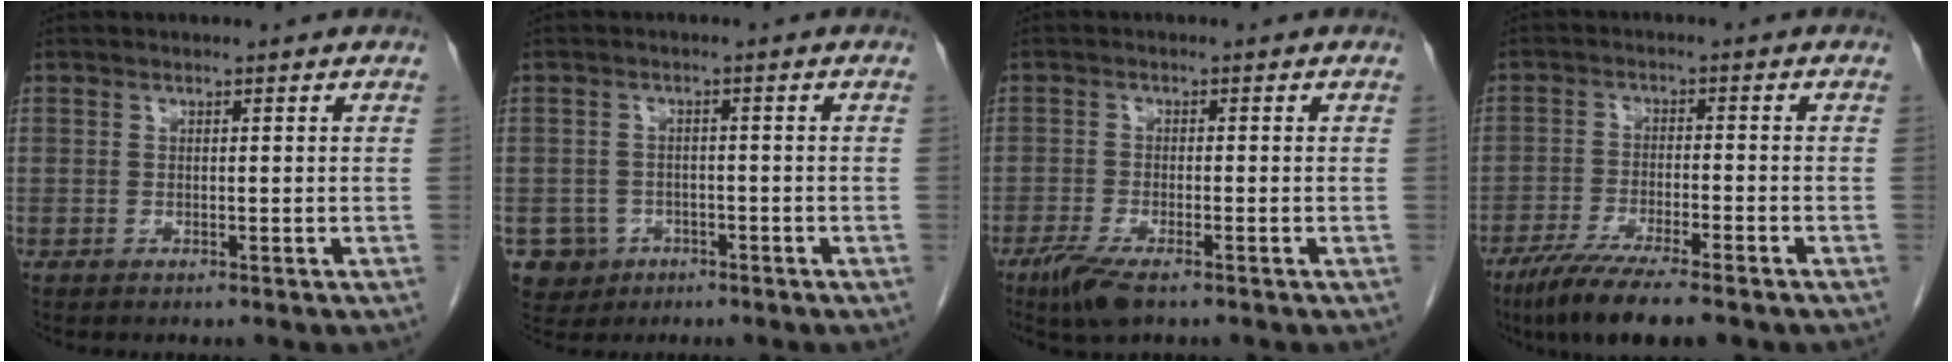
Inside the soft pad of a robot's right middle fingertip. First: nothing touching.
{"total": 4.5, "force": [-1.9, 4.0, 0.2], "torque": [-0.003, 0.010, -0.027]}
{"total": 5.6, "force": [-3.8, 1.1, 4.0], "torque": [-0.083, -0.014, -0.066]}
{"total": 10.0, "force": [-7.5, 1.1, 6.6], "torque": [-0.110, -0.024, -0.121]}